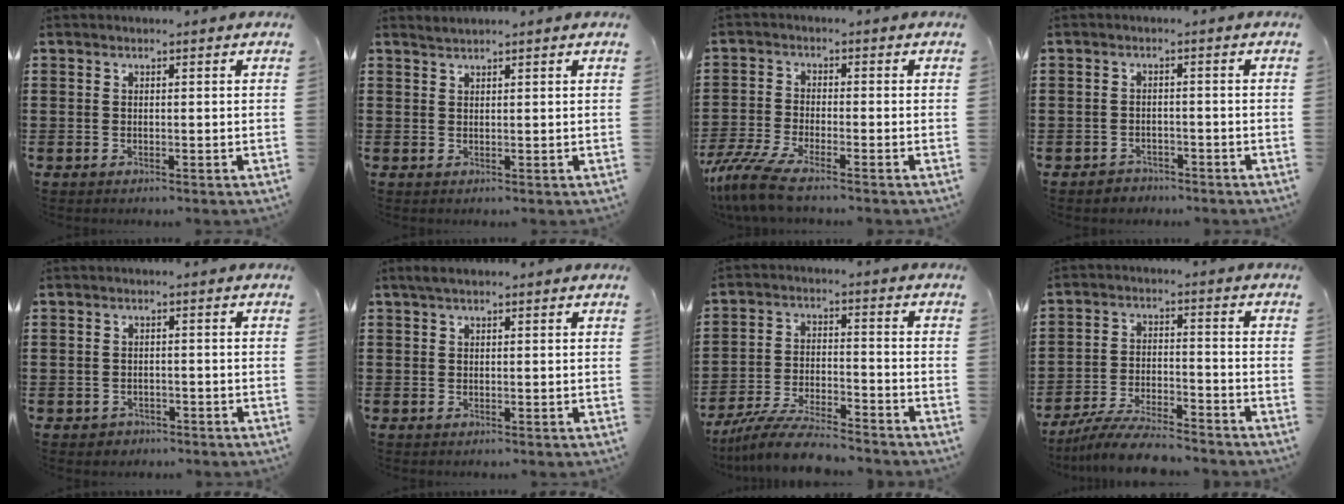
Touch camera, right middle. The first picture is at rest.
{"total": 0.9, "force": [0.9, -0.2, 0.0], "torque": [-0.002, -0.002, 0.018]}
{"total": 5.9, "force": [-4.8, 0.7, 3.4], "torque": [-0.098, -0.024, -0.099]}
{"total": 1.8, "force": [-1.7, 0.7, -0.1], "torque": [-0.004, 0.003, -0.039]}
{"total": 1.1, "force": [-0.9, 0.7, 0.0], "torque": [-0.003, 0.001, -0.022]}
{"total": 1.1, "force": [0.8, 0.1, 0.8], "torque": [-0.016, 0.003, 0.013]}
{"total": 7.9, "force": [-7.3, 0.9, 3.1], "torque": [-0.067, 0.003, -0.142]}
{"total": 7.2, "force": [-6.6, 0.7, 2.8], "torque": [-0.058, -0.001, -0.127]}